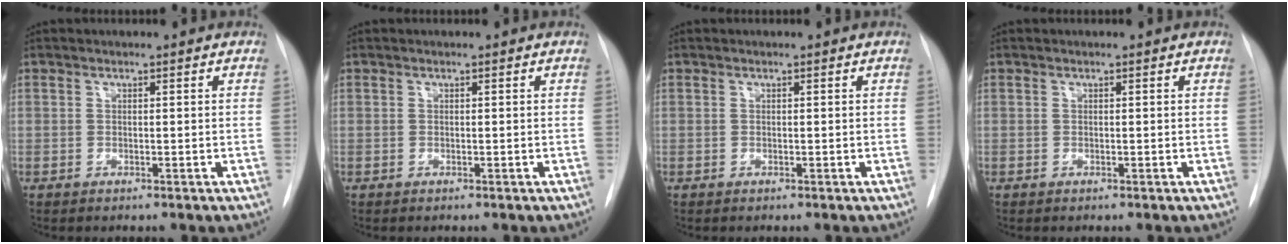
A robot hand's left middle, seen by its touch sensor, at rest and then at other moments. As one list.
[{"total": 0.0}, {"total": 0.0}, {"total": 0.0}]